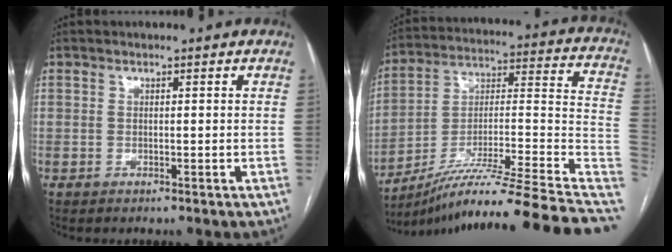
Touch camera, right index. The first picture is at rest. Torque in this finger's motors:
{"motor_torque": [-0.87, -1.27, 0.22, 0.14]}